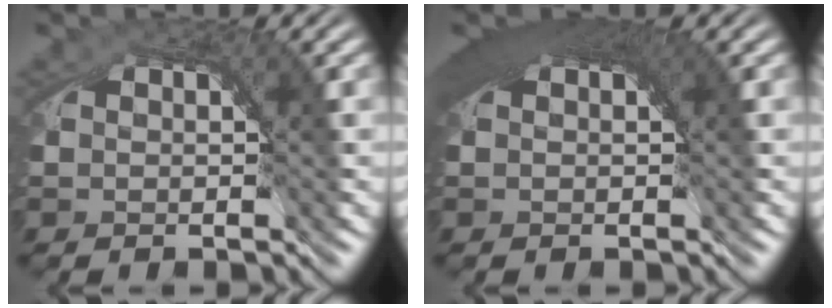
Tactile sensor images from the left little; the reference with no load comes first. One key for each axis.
{"total": 3.8, "fx": 1.3, "fy": 1.3, "fz": 3.4, "tx": -0.039, "ty": 0.008, "tz": 0.015}